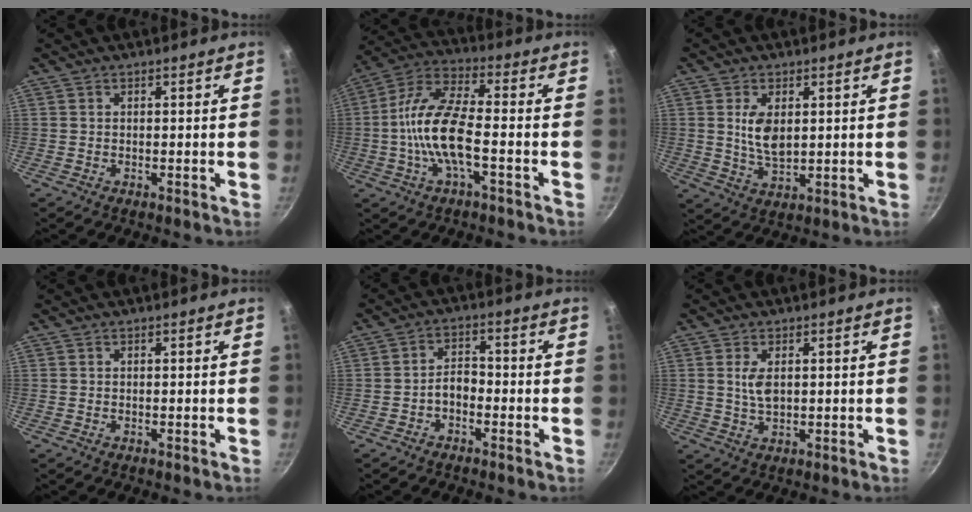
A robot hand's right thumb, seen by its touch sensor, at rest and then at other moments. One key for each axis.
{"total": 13.8, "fx": -2.5, "fy": 5.1, "fz": 12.6, "tx": -0.264, "ty": 0.038, "tz": -0.050}
{"total": 6.6, "fx": 1.3, "fy": 3.6, "fz": 5.4, "tx": -0.091, "ty": -0.012, "tz": 0.033}
{"total": 0.0}
{"total": 3.9, "fx": -1.6, "fy": 2.5, "fz": 2.6, "tx": -0.032, "ty": 0.024, "tz": -0.037}
{"total": 3.9, "fx": 0.8, "fy": 2.0, "fz": 3.2, "tx": -0.066, "ty": -0.008, "tz": 0.020}